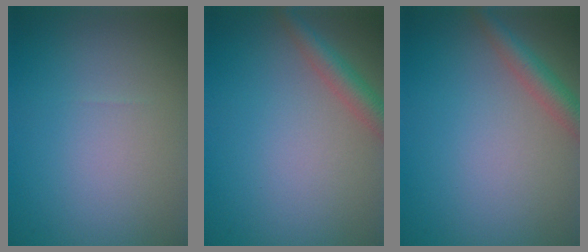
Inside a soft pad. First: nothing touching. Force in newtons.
{"total": 2.7, "press": 2.7, "slide": 0.1}
{"total": 2.7, "press": 2.7, "slide": 0.1}